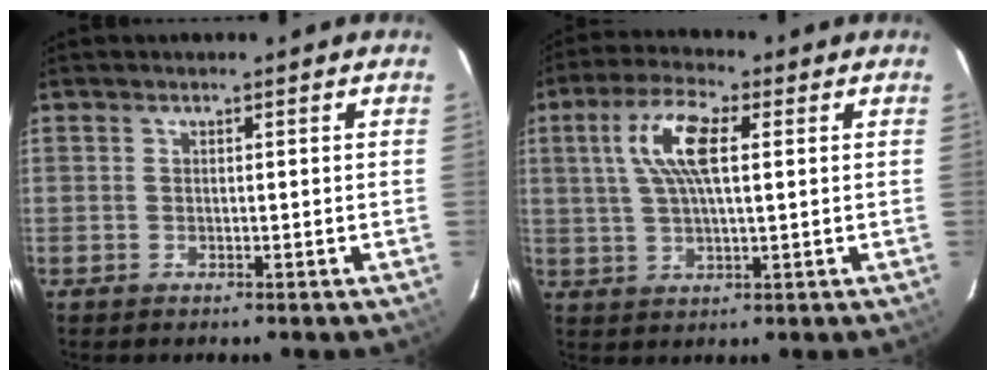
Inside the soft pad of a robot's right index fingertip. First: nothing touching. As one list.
[{"total": 9.6, "force": [2.5, 3.1, 8.7], "torque": [-0.173, 0.017, 0.046]}]